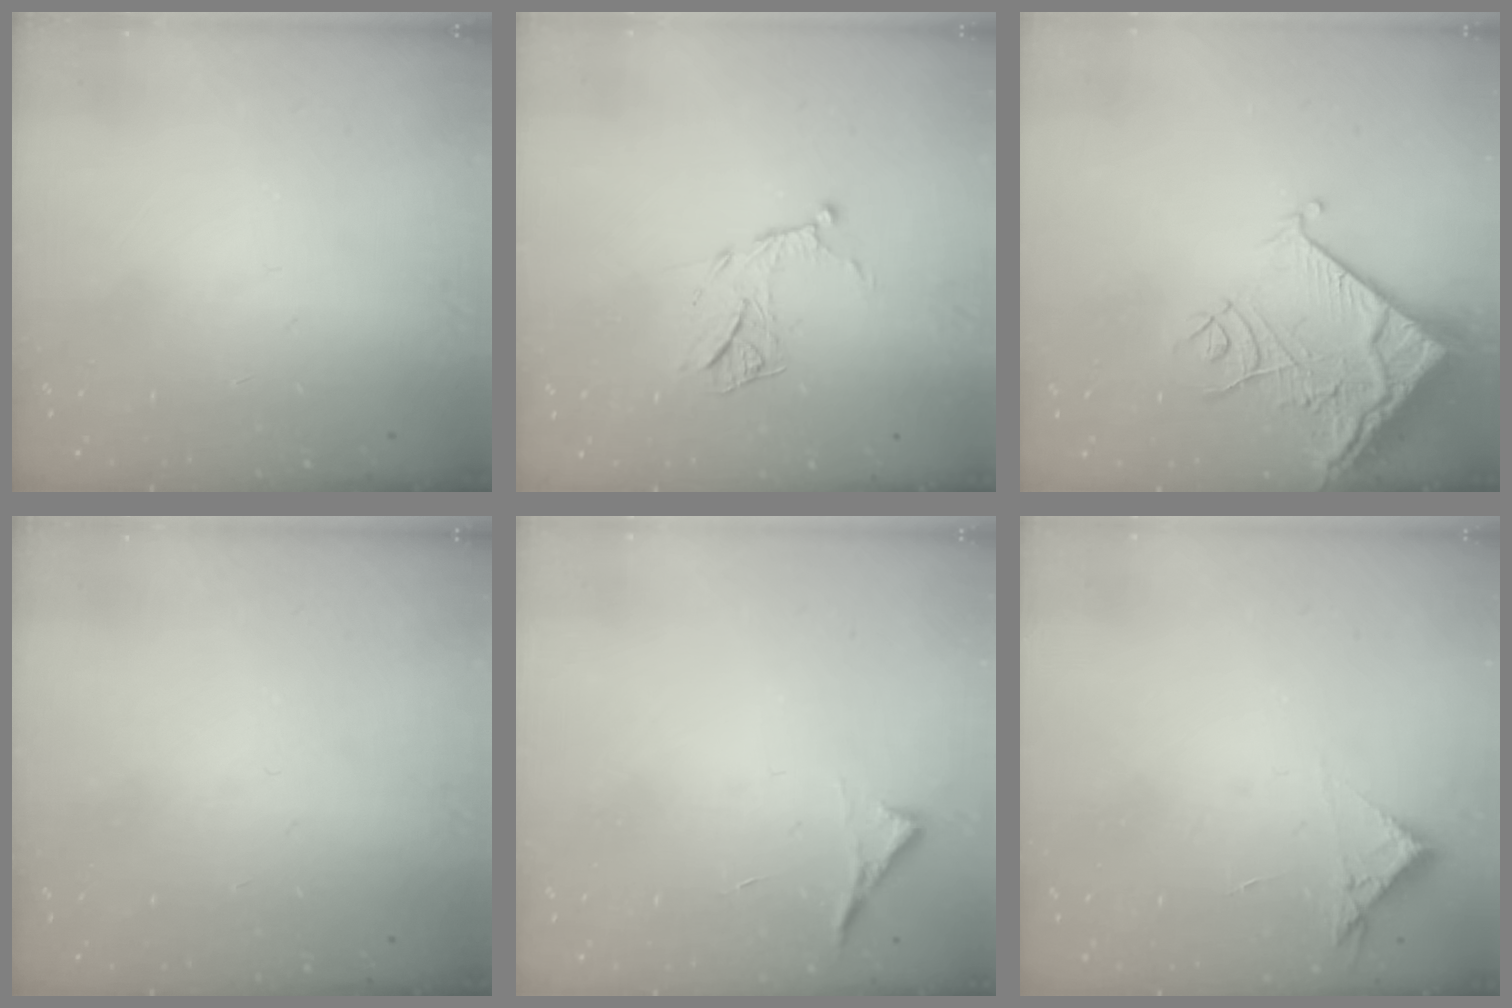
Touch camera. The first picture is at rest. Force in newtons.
{"total": 11.8, "press": 11.8, "slide": 0.8}
{"total": 13.1, "press": 13.0, "slide": 1.7}
{"total": 0.0}
{"total": 3.6, "press": 3.6, "slide": 0.5}
{"total": 3.1, "press": 3.1, "slide": 0.5}